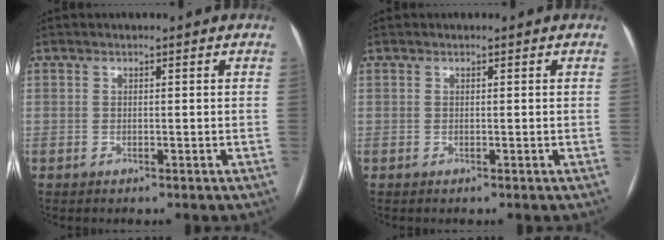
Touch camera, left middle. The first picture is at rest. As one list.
[{"total": 0.0}]